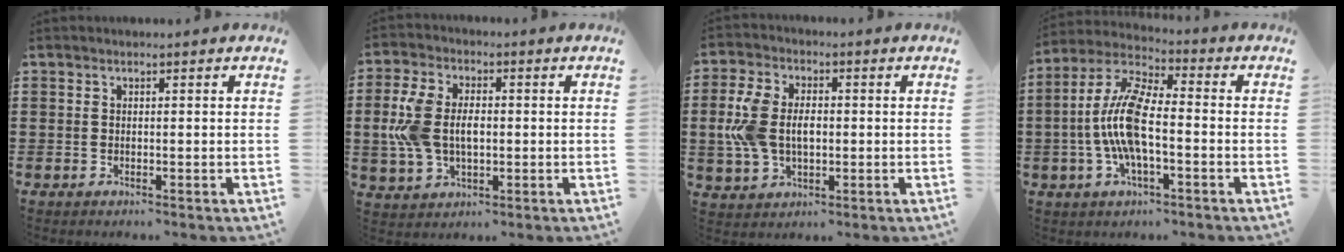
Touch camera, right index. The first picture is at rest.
{"total": 8.0, "force": [0.0, 5.2, 6.1], "torque": [-0.161, 0.003, -0.010]}
{"total": 7.7, "force": [0.0, 5.1, 5.8], "torque": [-0.156, 0.003, -0.011]}
{"total": 10.3, "force": [-1.4, 3.6, 9.6], "torque": [-0.223, -0.012, -0.033]}